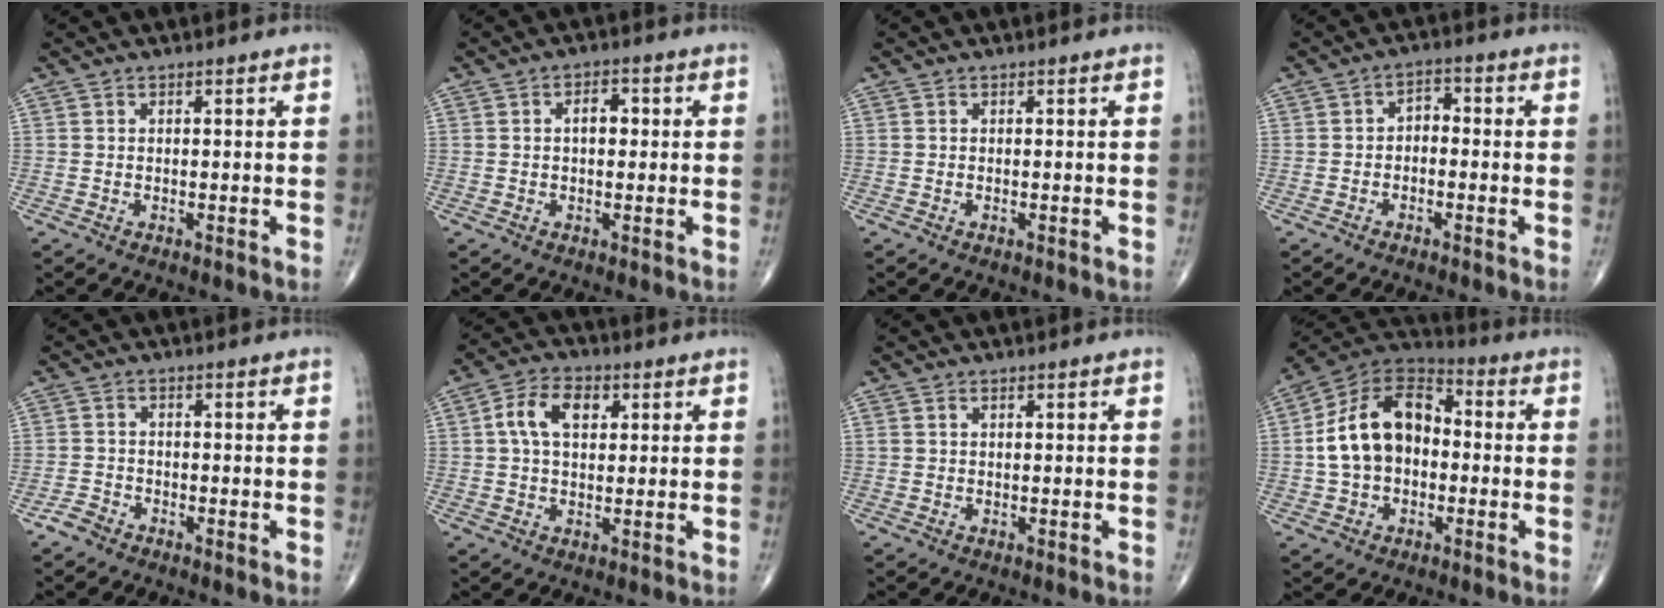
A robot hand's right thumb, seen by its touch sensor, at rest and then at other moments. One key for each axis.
{"total": 3.5, "fx": 0.4, "fy": 2.1, "fz": 2.8, "tx": -0.036, "ty": 0.011, "tz": 0.003}
{"total": 0.0}
{"total": 3.1, "fx": -0.8, "fy": 2.2, "fz": 2.1, "tx": -0.021, "ty": 0.022, "tz": -0.024}
{"total": 2.1, "fx": -1.7, "fy": 1.2, "fz": 0.6, "tx": -0.012, "ty": 0.001, "tz": -0.036}
{"total": 8.1, "fx": 2.1, "fy": 5.0, "fz": 5.9, "tx": -0.101, "ty": 0.012, "tz": 0.034}
{"total": 0.6, "fx": 0.3, "fy": 0.4, "fz": 0.3, "tx": -0.007, "ty": 0.005, "tz": 0.007}
{"total": 15.8, "fx": -0.4, "fy": 10.9, "fz": 11.3, "tx": -0.183, "ty": 0.039, "tz": -0.019}